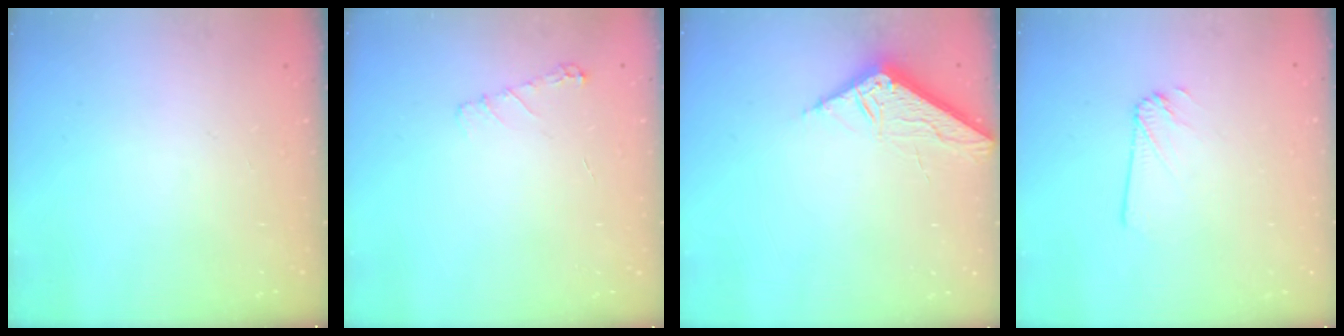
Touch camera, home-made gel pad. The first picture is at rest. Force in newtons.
{"total": 5.1, "press": 5.1, "slide": 0.4}
{"total": 7.8, "press": 7.8, "slide": 0.3}
{"total": 1.6, "press": 1.6, "slide": 0.0}